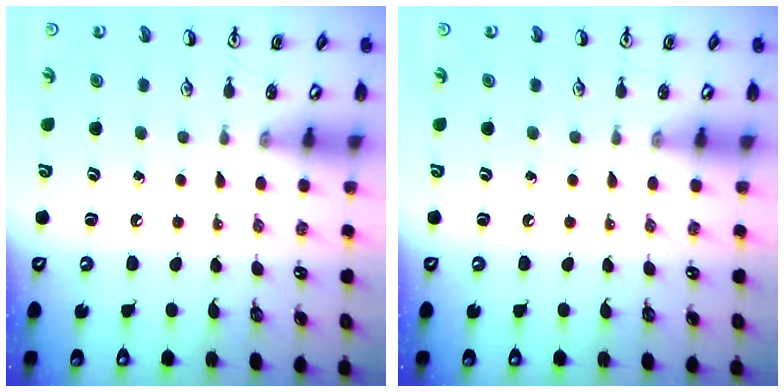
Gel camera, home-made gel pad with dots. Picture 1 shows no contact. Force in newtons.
{"total": 0.0}